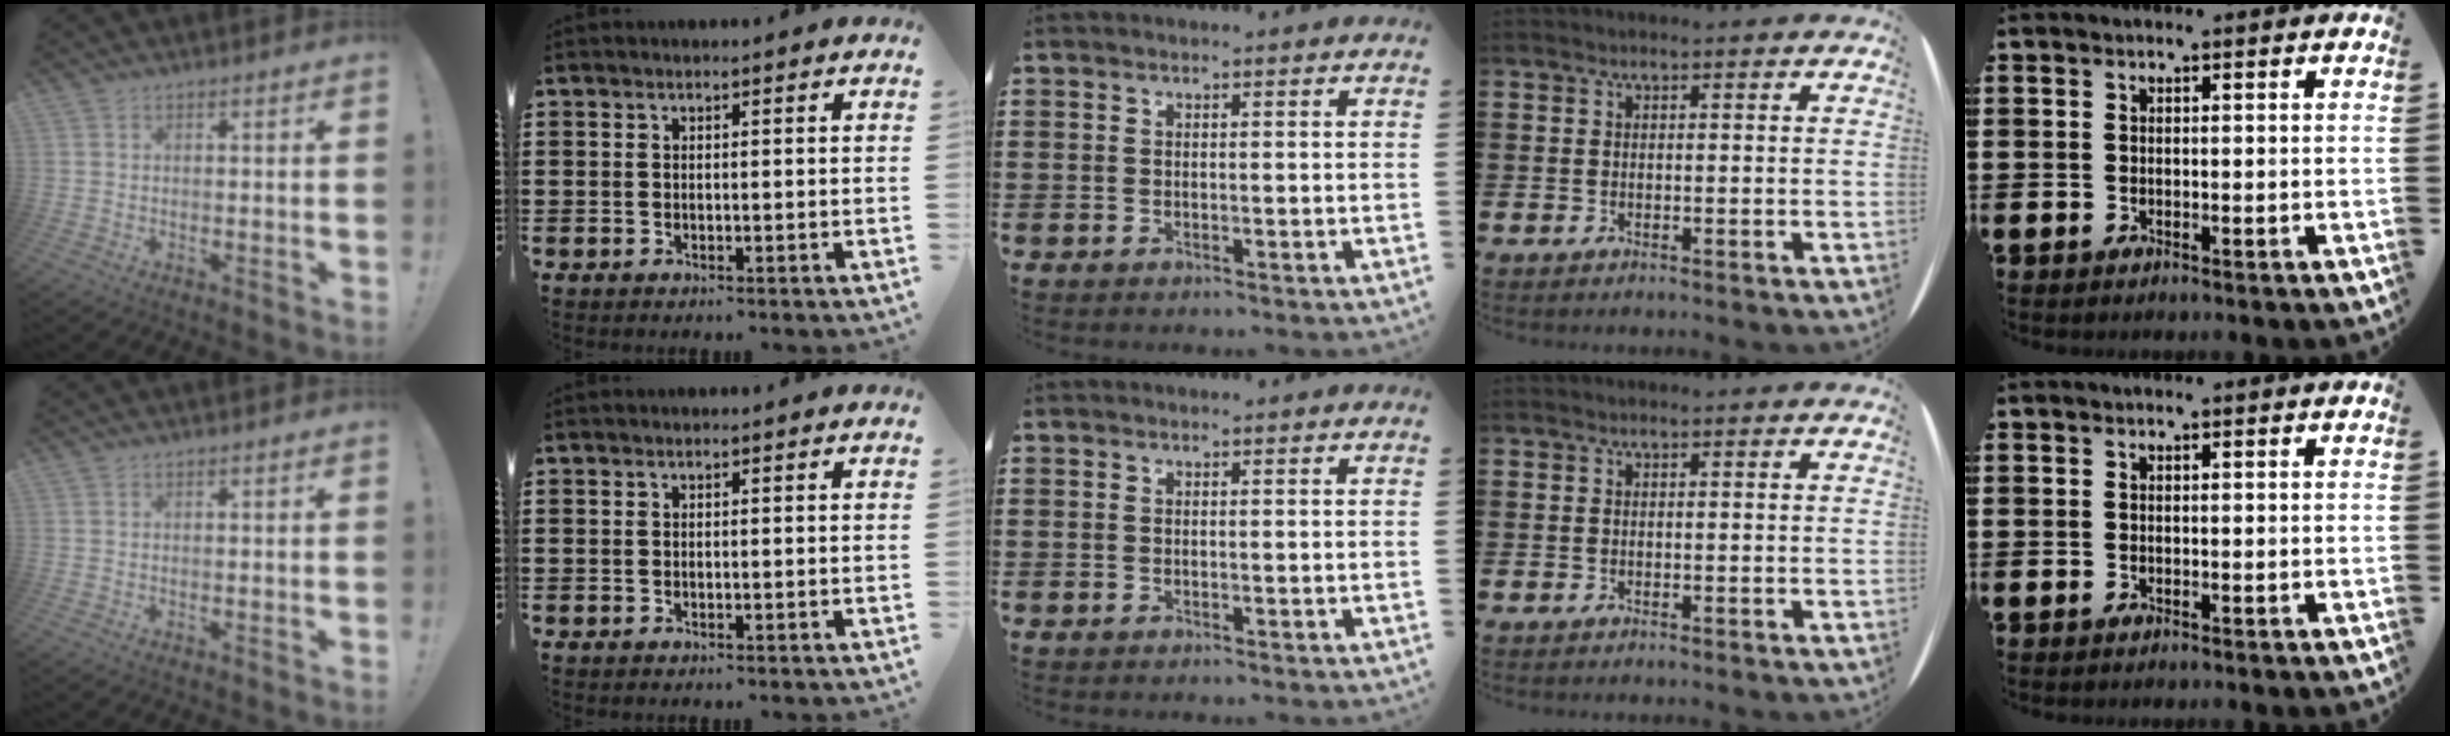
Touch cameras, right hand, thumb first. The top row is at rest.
{}